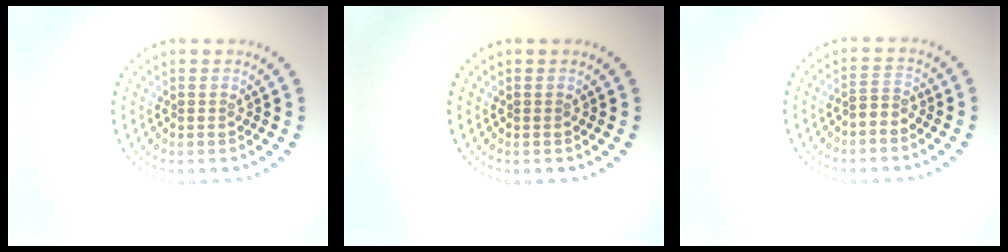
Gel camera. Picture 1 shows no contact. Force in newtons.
{"total": 0.0}
{"total": 1.6, "press": 1.3, "slide": 1.0}